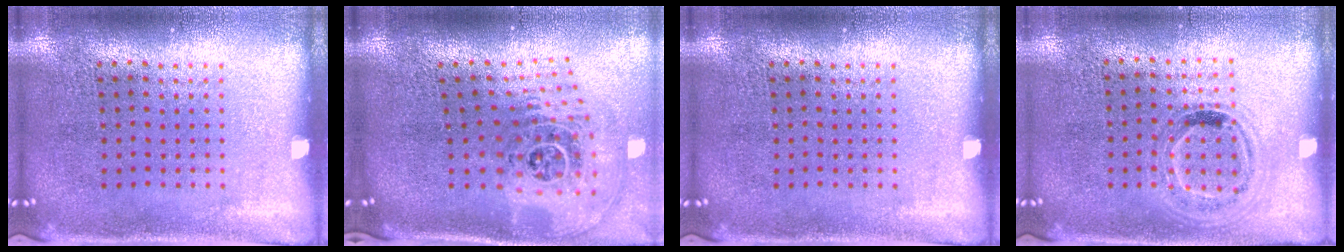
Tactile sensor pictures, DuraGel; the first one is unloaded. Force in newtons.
{"total": 2.6, "press": 1.8, "slide": 1.9}
{"total": 0.0}
{"total": 0.9, "press": 0.9, "slide": 0.3}